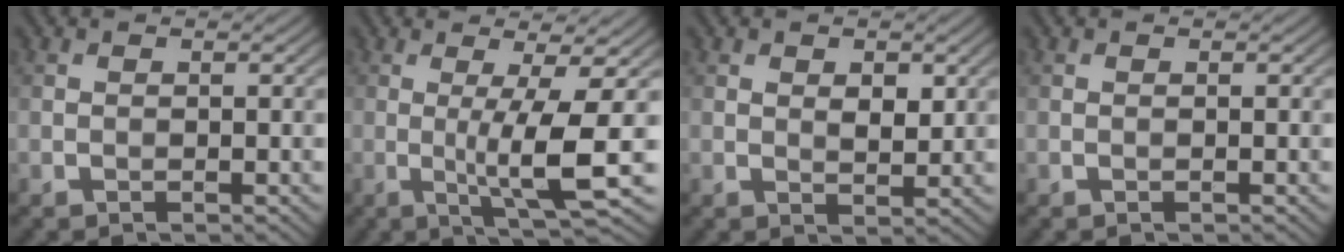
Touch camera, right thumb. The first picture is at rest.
{"total": 7.5, "force": [-0.3, 0.7, 7.5], "torque": [-0.137, 0.005, 0.001]}
{"total": 3.0, "force": [1.0, 1.6, 2.3], "torque": [-0.038, -0.004, 0.019]}
{"total": 0.0}